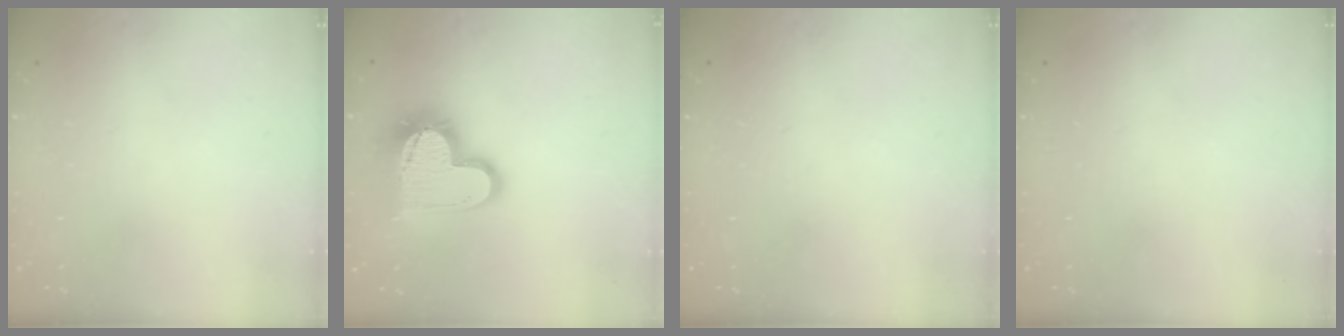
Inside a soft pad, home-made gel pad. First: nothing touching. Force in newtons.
{"total": 17.8, "press": 17.7, "slide": 1.6}
{"total": 0.0}
{"total": 0.0}